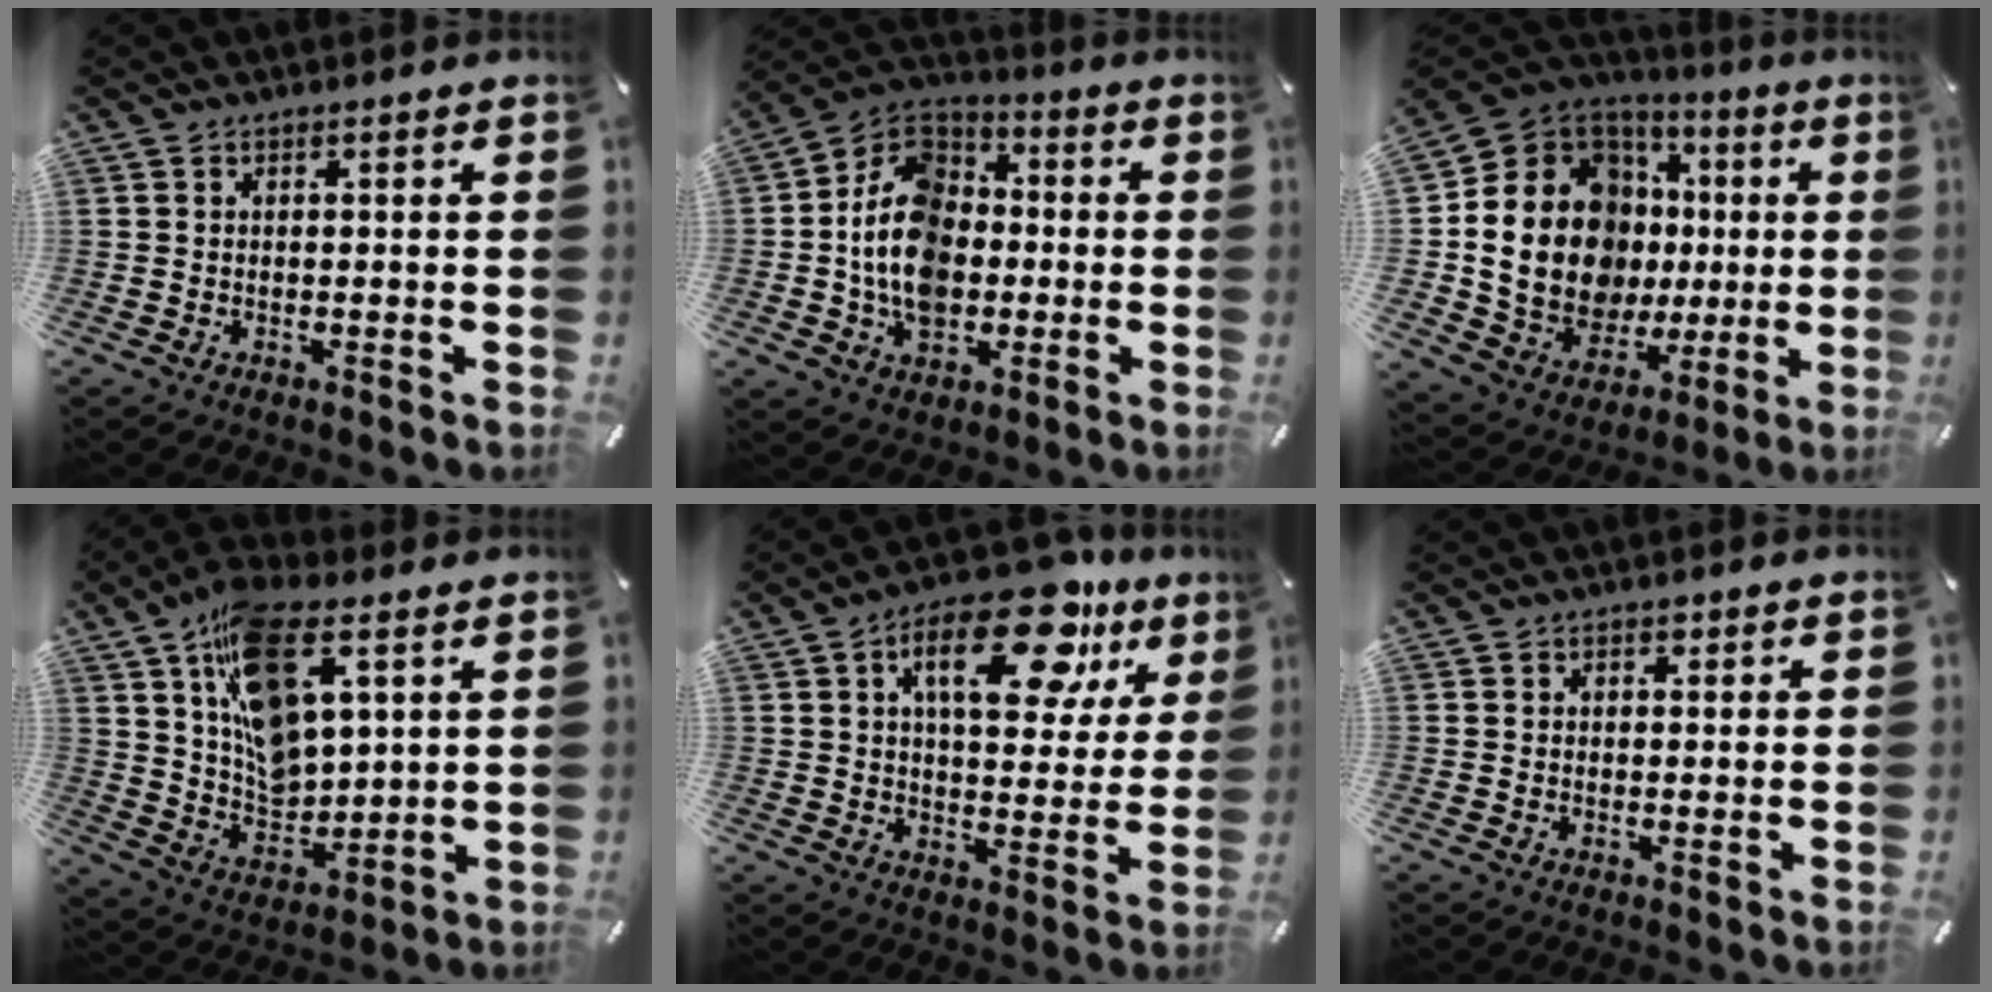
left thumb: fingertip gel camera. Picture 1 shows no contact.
{"total": 15.2, "force": [-3.3, 11.8, 9.1], "torque": [-0.203, 0.024, -0.065]}
{"total": 19.3, "force": [1.2, 15.1, 12.0], "torque": [-0.252, -0.036, 0.032]}
{"total": 16.4, "force": [7.9, 9.1, 11.1], "torque": [-0.196, -0.026, 0.145]}
{"total": 19.6, "force": [10.4, 9.4, 13.7], "torque": [-0.198, -0.046, 0.168]}
{"total": 1.2, "force": [0.4, 1.0, 0.3], "torque": [0.001, 0.001, 0.005]}